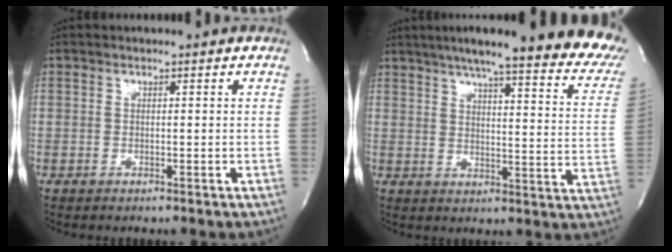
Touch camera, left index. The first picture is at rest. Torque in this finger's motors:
{"motor_torque": [0.40, -0.34, 0.69, 0.16]}